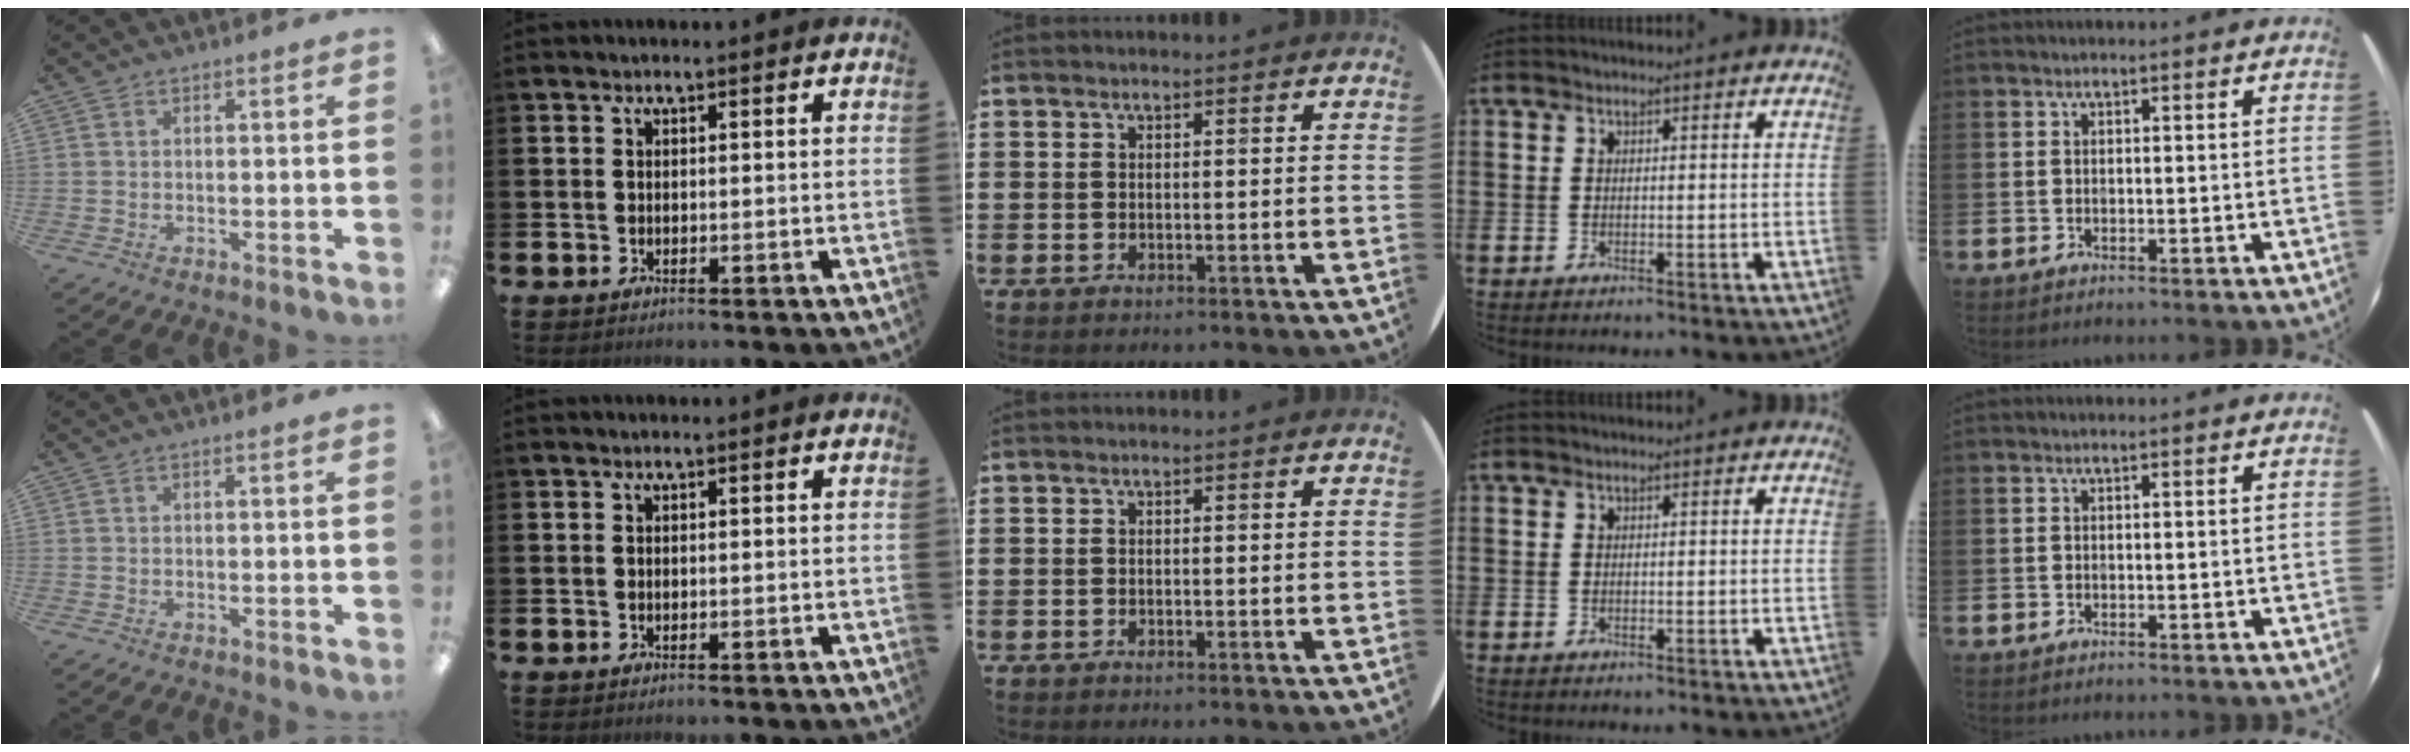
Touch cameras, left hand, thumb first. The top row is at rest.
{}